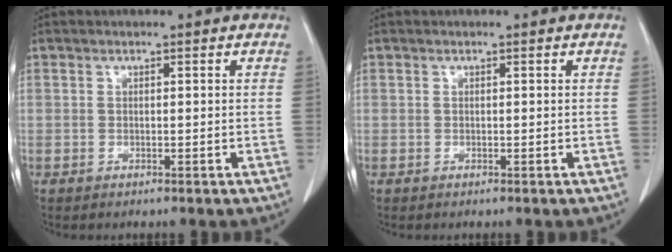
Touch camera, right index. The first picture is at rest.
{"total": 0.0}